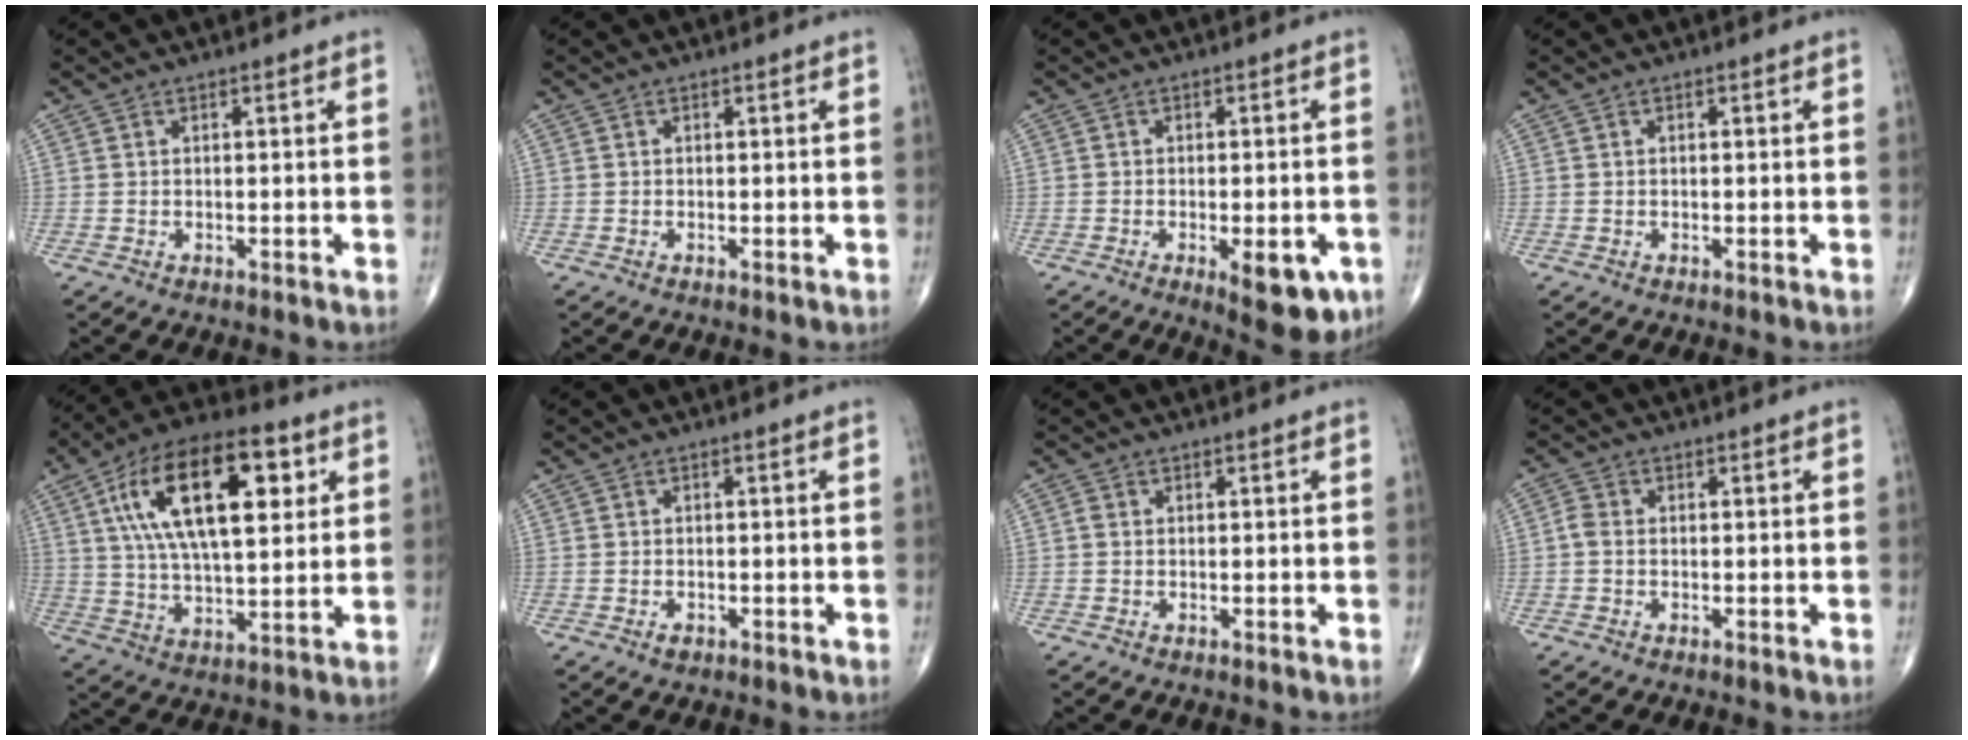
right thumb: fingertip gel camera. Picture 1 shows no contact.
{"total": 0.0}
{"total": 9.3, "force": [-3.6, 3.6, 7.8], "torque": [-0.082, 0.001, -0.040]}
{"total": 0.0}
{"total": 22.6, "force": [7.3, 10.1, 18.8], "torque": [-0.312, 0.000, 0.118]}
{"total": 1.1, "force": [-0.7, 0.7, 0.6], "torque": [-0.009, 0.002, -0.010]}
{"total": 0.7, "force": [0.0, 0.5, 0.4], "torque": [-0.007, 0.000, -0.004]}
{"total": 1.8, "force": [-0.3, 1.3, 1.3], "torque": [-0.023, 0.002, -0.013]}